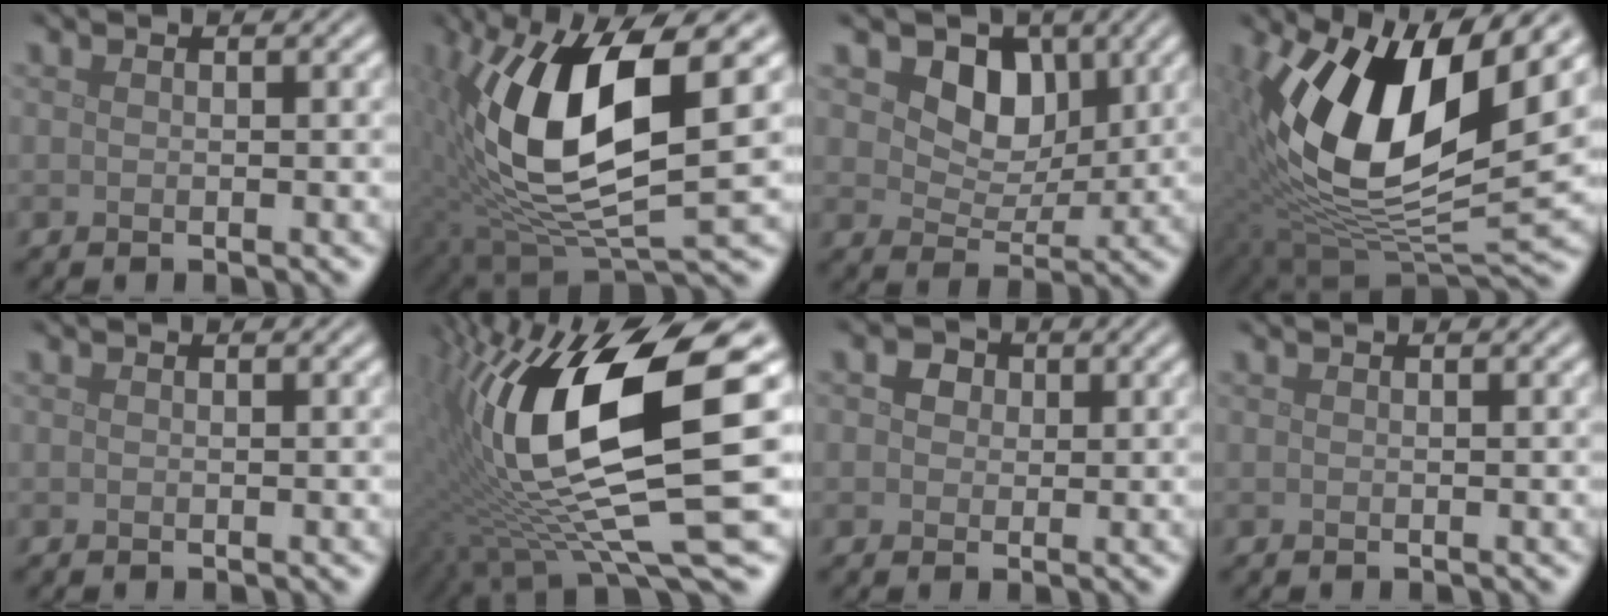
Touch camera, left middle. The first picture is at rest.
{"total": 12.0, "force": [1.8, 4.5, 11.0], "torque": [-0.218, -0.008, 0.035]}
{"total": 5.2, "force": [2.3, 3.7, 2.9], "torque": [-0.054, -0.011, 0.029]}
{"total": 14.5, "force": [4.0, 6.4, 12.4], "torque": [-0.229, -0.005, 0.069]}
{"total": 0.0}
{"total": 15.6, "force": [1.0, 4.6, 14.9], "torque": [-0.270, -0.012, 0.024]}
{"total": 2.7, "force": [1.0, 2.1, 1.4], "torque": [-0.019, 0.008, -0.003]}
{"total": 0.0}